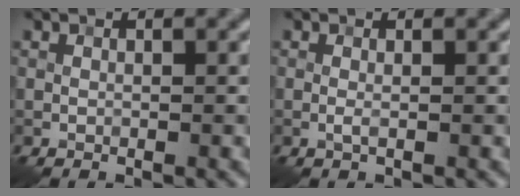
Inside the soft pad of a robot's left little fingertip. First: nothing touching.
{"total": 0.7, "force": [-0.1, 0.1, 0.7], "torque": [-0.016, -0.001, -0.003]}